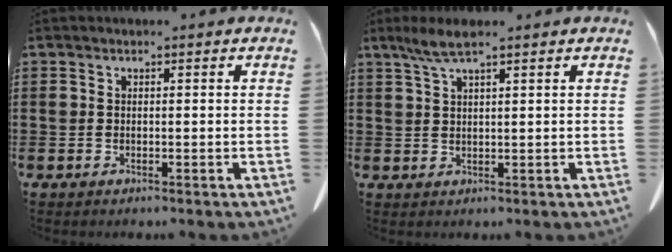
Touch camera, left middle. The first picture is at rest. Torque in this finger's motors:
{"motor_torque": [0.21, -0.07, 0.11, 0.03]}